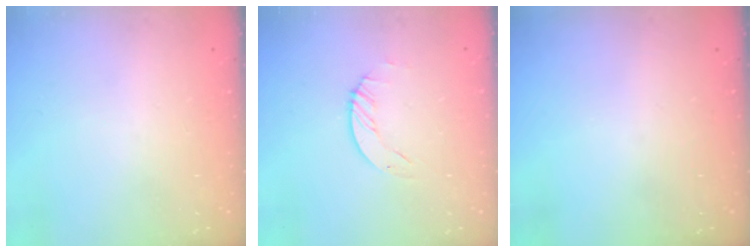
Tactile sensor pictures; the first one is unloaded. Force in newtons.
{"total": 1.2, "press": 1.2, "slide": 0.2}
{"total": 0.0}